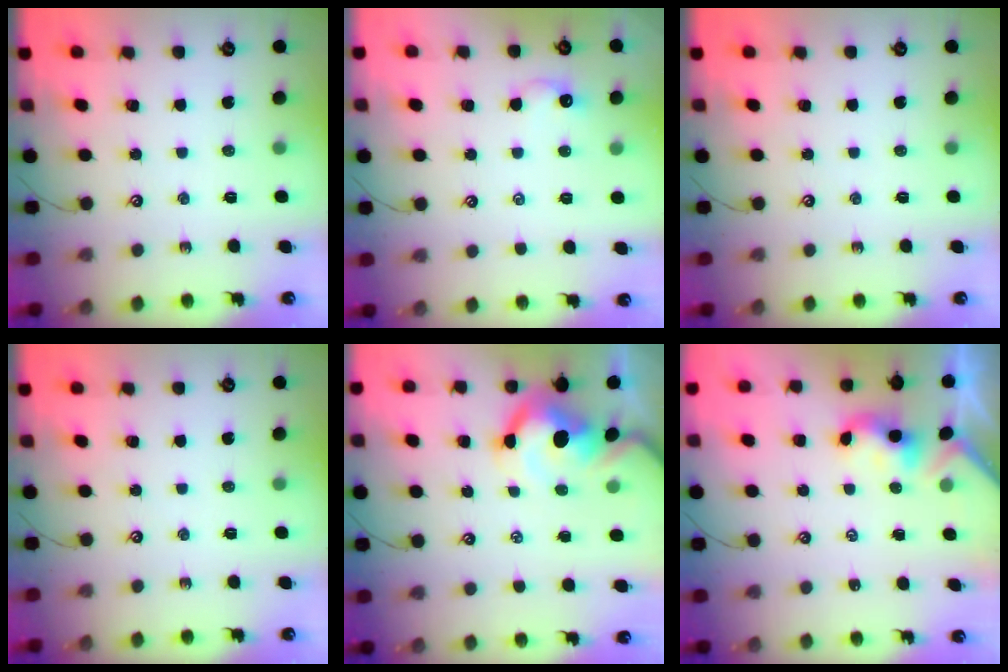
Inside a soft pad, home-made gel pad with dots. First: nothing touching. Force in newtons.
{"total": 1.7, "press": 1.6, "slide": 0.4}
{"total": 0.0}
{"total": 0.0}
{"total": 8.6, "press": 8.5, "slide": 1.6}
{"total": 2.3, "press": 2.3, "slide": 0.2}